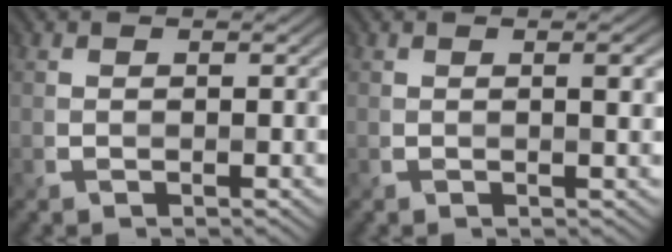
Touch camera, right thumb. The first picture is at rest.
{"total": 1.6, "force": [0.3, 0.2, 1.5], "torque": [-0.019, 0.003, 0.003]}